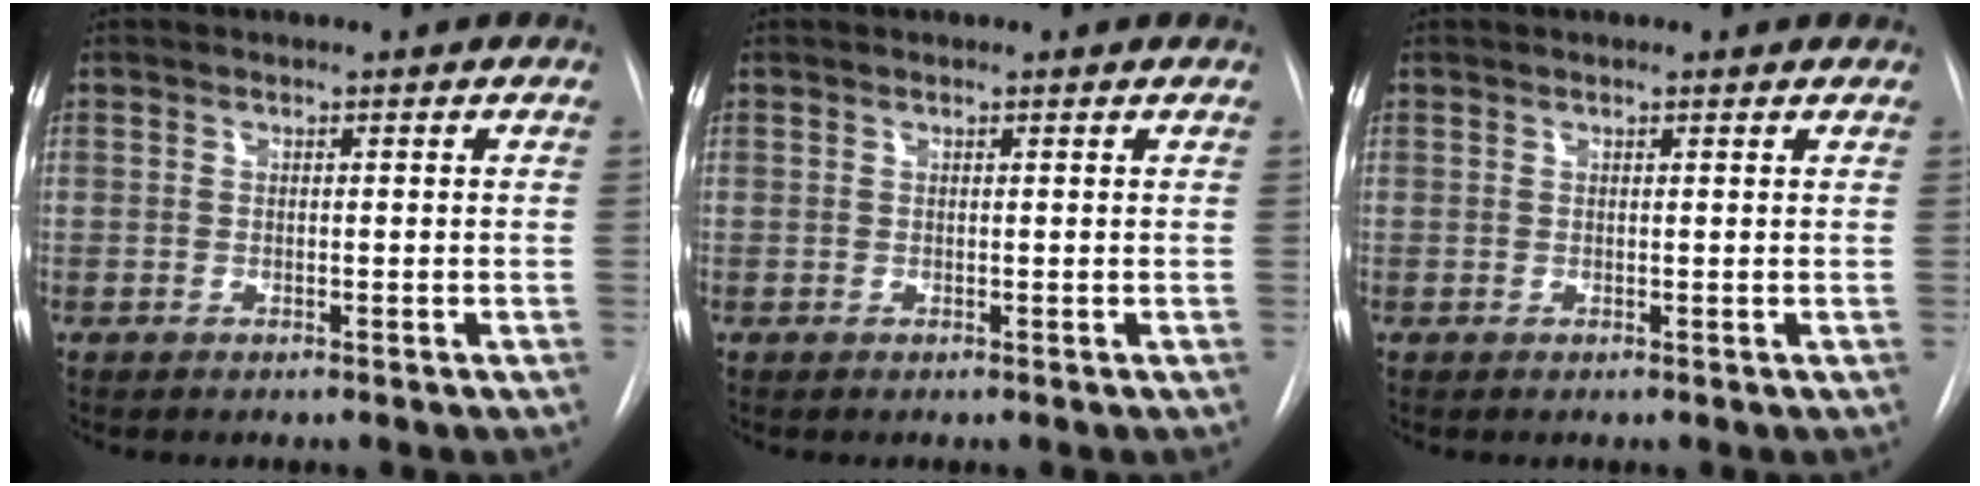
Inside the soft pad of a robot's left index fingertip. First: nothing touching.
{"total": 1.5, "force": [1.4, 0.1, 0.4], "torque": [-0.012, 0.012, 0.017]}
{"total": 2.7, "force": [2.6, 0.4, 0.8], "torque": [-0.014, 0.016, 0.025]}